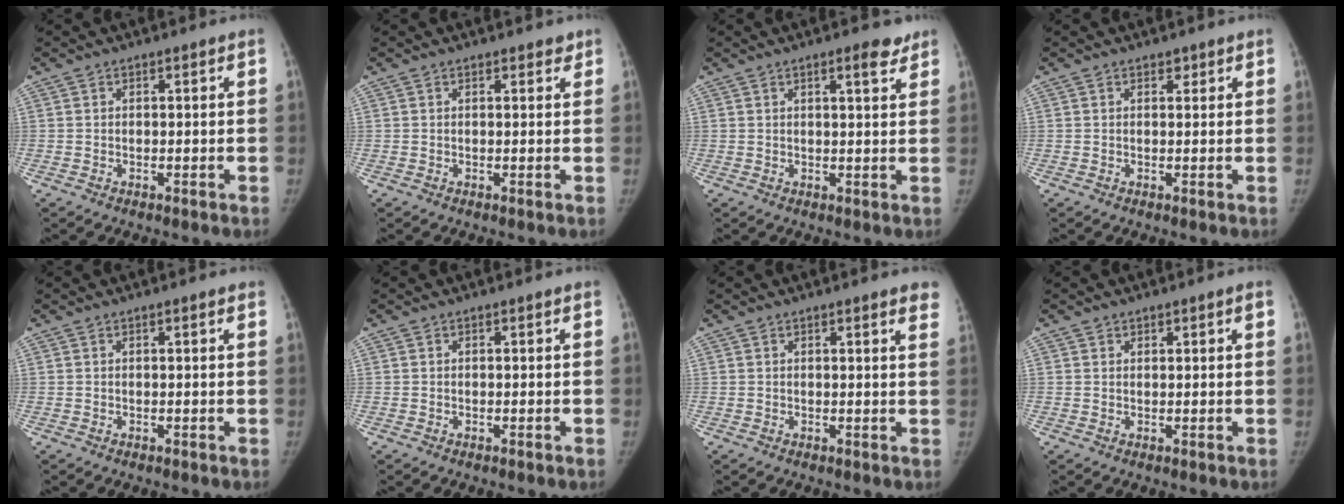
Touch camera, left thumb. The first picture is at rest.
{"total": 1.0, "force": [0.8, 0.6, 0.3], "torque": [0.005, -0.004, 0.005]}
{"total": 4.0, "force": [2.5, 1.1, 2.9], "torque": [-0.031, -0.013, 0.031]}
{"total": 0.9, "force": [0.6, 0.6, 0.2], "torque": [0.004, -0.003, 0.006]}
{"total": 0.6, "force": [0.3, 0.1, 0.5], "torque": [-0.007, 0.001, 0.002]}
{"total": 0.0}
{"total": 4.1, "force": [3.1, 0.6, 2.6], "torque": [-0.018, -0.007, 0.023]}
{"total": 1.2, "force": [0.8, 0.7, 0.6], "torque": [0.004, -0.003, 0.009]}